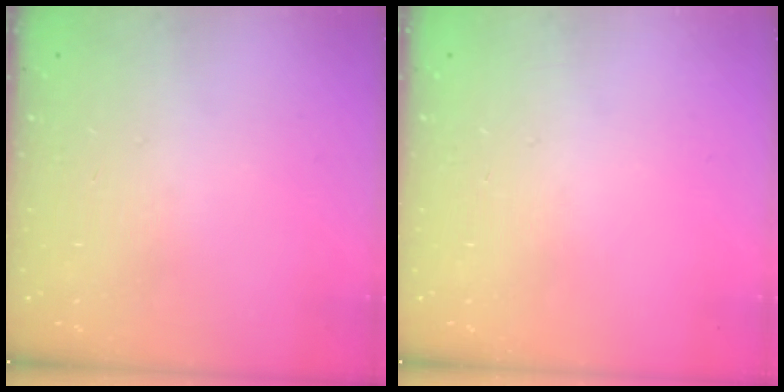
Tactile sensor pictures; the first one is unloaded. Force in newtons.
{"total": 0.0}